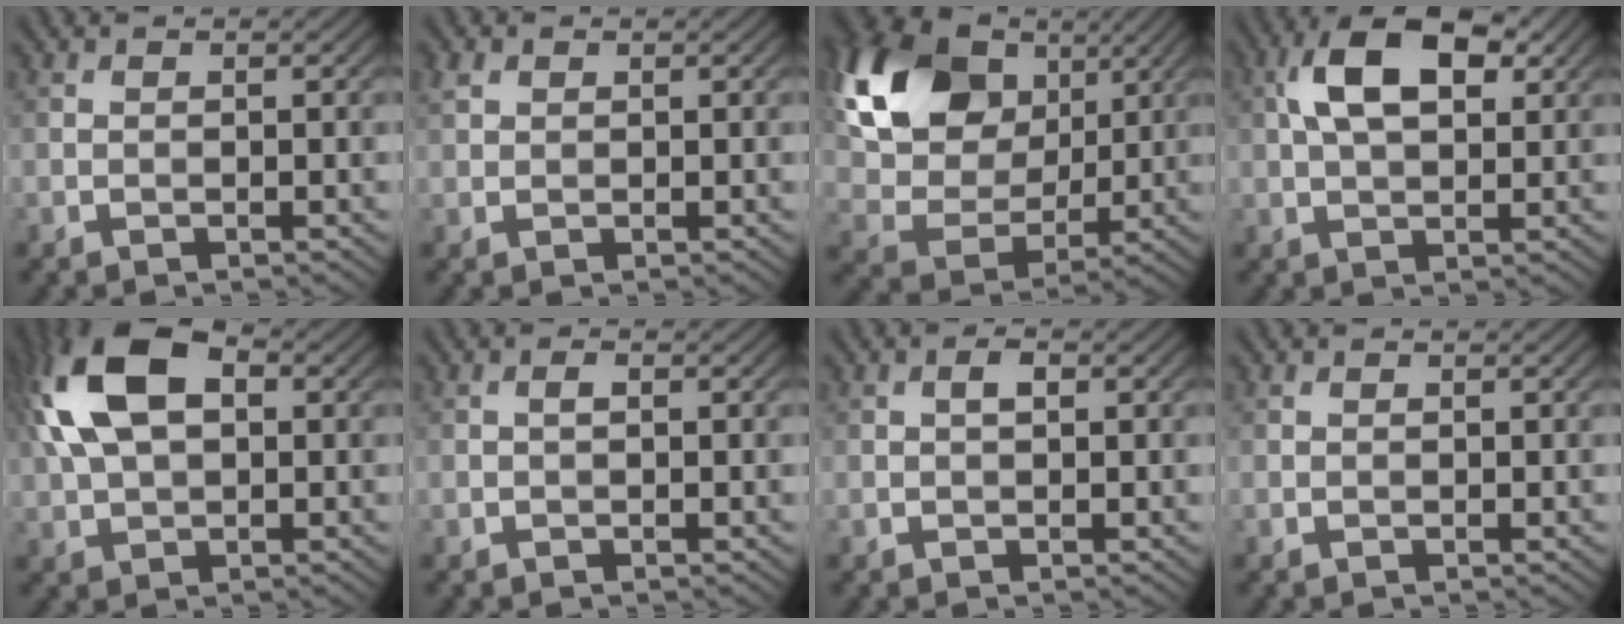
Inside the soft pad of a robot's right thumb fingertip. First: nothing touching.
{"total": 1.4, "force": [0.8, 1.0, 0.6], "torque": [-0.016, 0.005, 0.016]}
{"total": 18.6, "force": [7.7, 13.3, 10.6], "torque": [-0.281, 0.052, 0.162]}
{"total": 9.8, "force": [3.1, 5.2, 7.7], "torque": [-0.150, 0.018, 0.048]}
{"total": 12.5, "force": [3.1, 7.1, 9.8], "torque": [-0.224, 0.020, 0.050]}
{"total": 0.6, "force": [0.0, 0.2, 0.6], "torque": [-0.012, 0.003, -0.001]}
{"total": 1.1, "force": [0.3, 0.5, 1.0], "torque": [-0.018, 0.004, 0.003]}
{"total": 0.0}